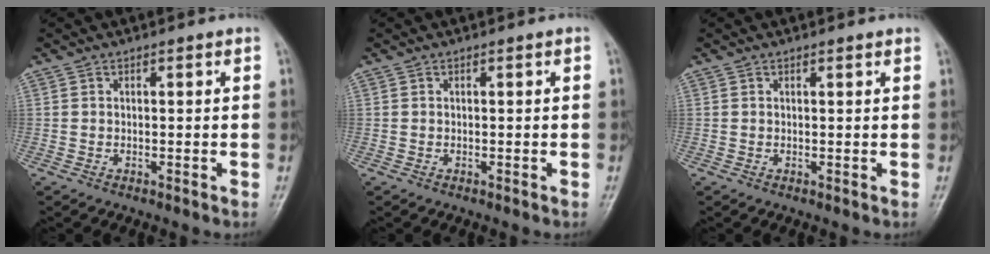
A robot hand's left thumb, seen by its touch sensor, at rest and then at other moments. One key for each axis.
{"total": 0.0}
{"total": 0.8, "fx": 0.7, "fy": 0.1, "fz": 0.4, "tx": -0.006, "ty": 0.000, "tz": 0.009}